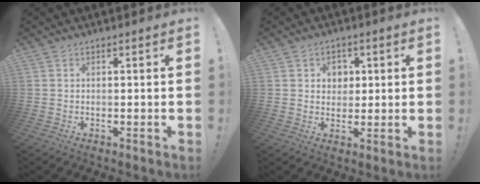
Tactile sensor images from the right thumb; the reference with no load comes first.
{"total": 4.8, "force": [1.4, 4.5, 1.1], "torque": [-0.007, -0.008, 0.023]}